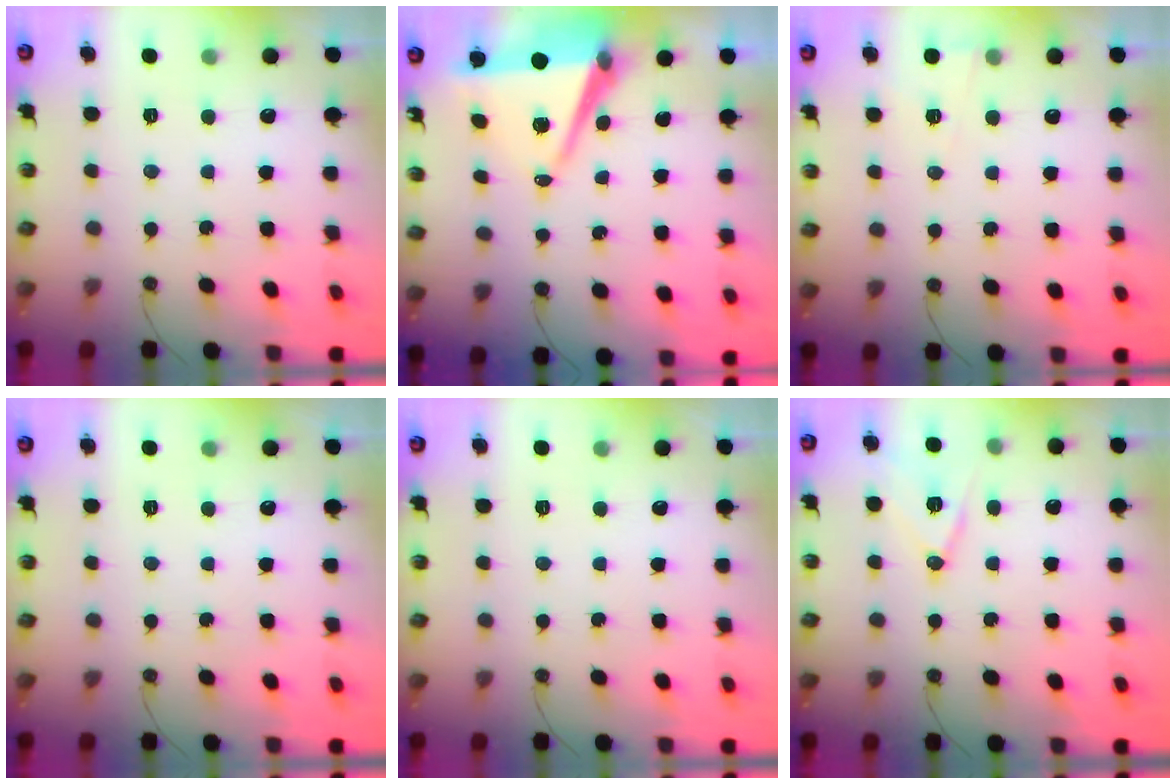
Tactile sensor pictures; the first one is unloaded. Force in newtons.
{"total": 8.5, "press": 7.4, "slide": 4.2}
{"total": 3.1, "press": 2.9, "slide": 1.1}
{"total": 0.0}
{"total": 0.0}
{"total": 11.5, "press": 11.1, "slide": 3.2}